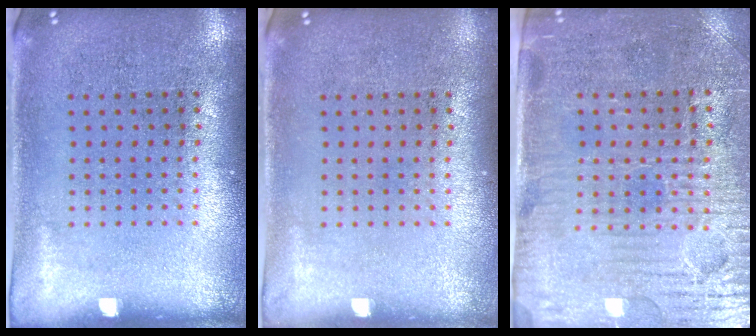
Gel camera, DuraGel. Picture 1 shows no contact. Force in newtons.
{"total": 0.0}
{"total": 3.8, "press": 3.6, "slide": 1.3}